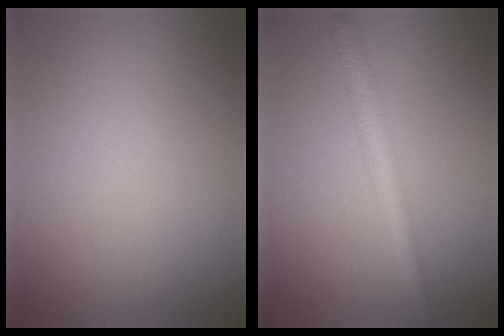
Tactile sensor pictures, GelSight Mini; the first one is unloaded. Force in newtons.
{"total": 2.9, "press": 2.9, "slide": 0.1}